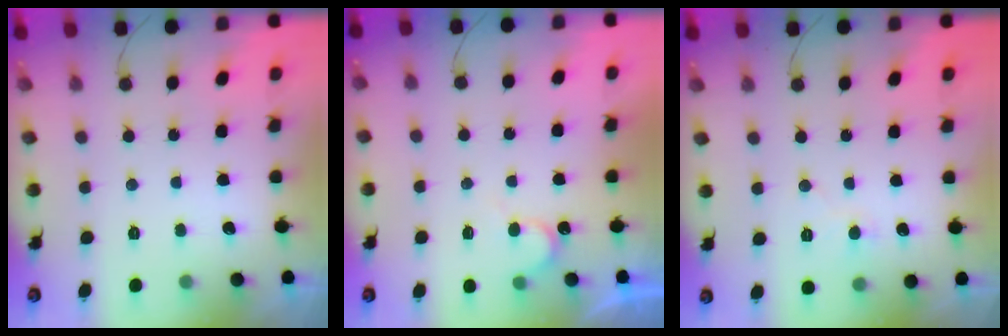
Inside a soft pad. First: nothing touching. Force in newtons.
{"total": 4.9, "press": 4.9, "slide": 0.3}
{"total": 6.2, "press": 6.1, "slide": 0.4}